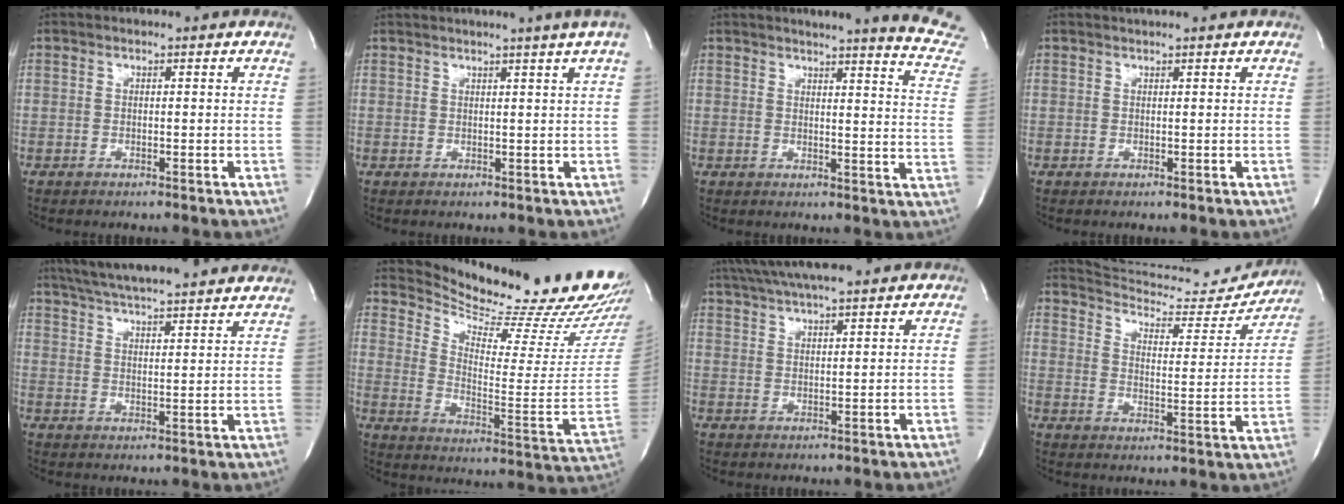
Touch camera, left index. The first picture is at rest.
{"total": 4.7, "force": [3.6, -1.6, 2.5], "torque": [-0.031, 0.002, 0.043]}
{"total": 14.7, "force": [14.0, -0.2, 4.6], "torque": [-0.049, -0.099, 0.134]}
{"total": 2.1, "force": [2.0, 0.1, 0.7], "torque": [-0.009, 0.014, 0.027]}
{"total": 24.8, "force": [22.4, 2.3, 10.4], "torque": [-0.178, 0.003, 0.298]}
{"total": 25.3, "force": [23.3, 1.4, 9.9], "torque": [-0.158, -0.128, 0.303]}
{"total": 14.6, "force": [12.8, 1.9, 6.9], "torque": [-0.124, 0.034, 0.196]}
{"total": 18.4, "force": [18.1, 2.4, 2.6], "torque": [-0.031, -0.057, 0.236]}